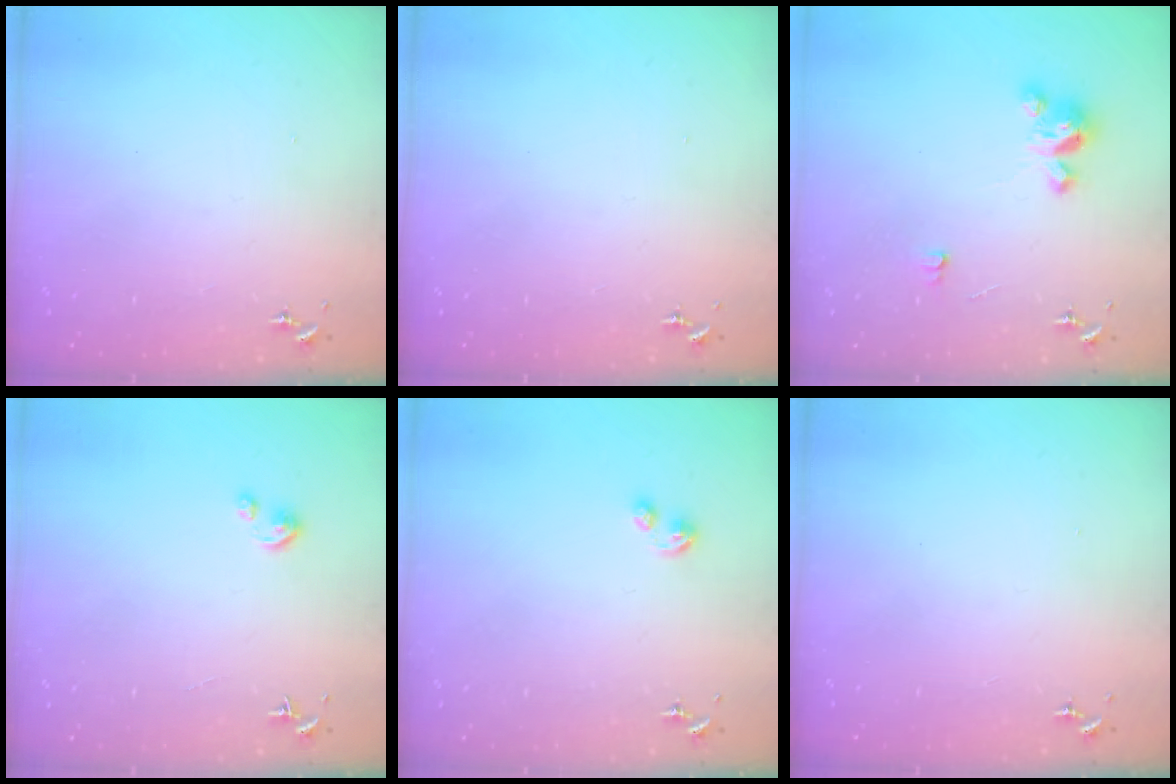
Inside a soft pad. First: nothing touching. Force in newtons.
{"total": 0.0}
{"total": 6.7, "press": 6.7, "slide": 0.4}
{"total": 2.6, "press": 2.6, "slide": 0.2}
{"total": 2.9, "press": 2.9, "slide": 0.4}
{"total": 0.0}